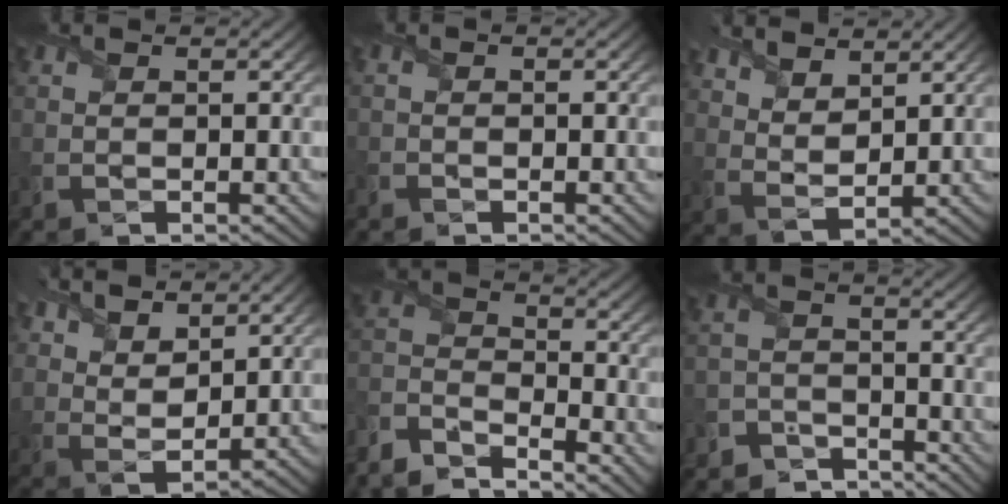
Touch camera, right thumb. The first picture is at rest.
{"total": 0.8, "force": [-0.7, 0.4, 0.1], "torque": [0.003, -0.003, -0.014]}
{"total": 6.3, "force": [4.6, 2.8, 3.1], "torque": [-0.079, 0.000, 0.092]}
{"total": 9.1, "force": [6.2, 4.3, 5.2], "torque": [-0.147, 0.016, 0.112]}
{"total": 9.5, "force": [-8.4, 2.4, 3.8], "torque": [-0.090, -0.009, -0.181]}
{"total": 5.6, "force": [-5.3, 1.6, 0.3], "torque": [-0.002, -0.007, -0.110]}